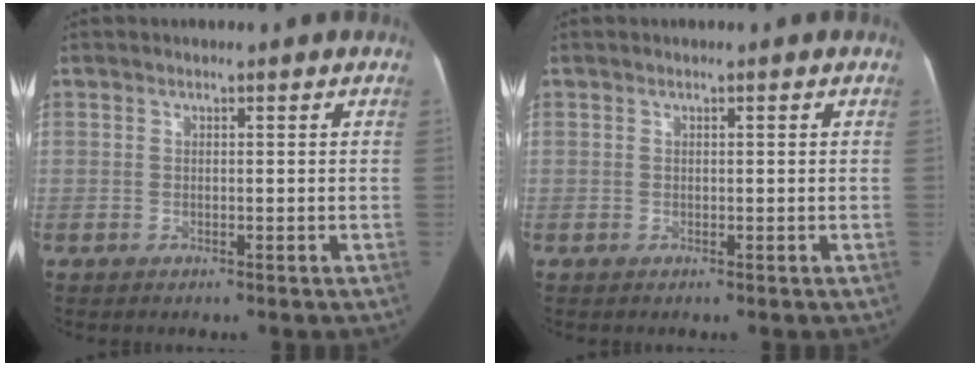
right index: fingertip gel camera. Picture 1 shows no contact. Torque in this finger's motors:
{"motor_torque": [-0.02, 0.02, -0.01, 0.00]}